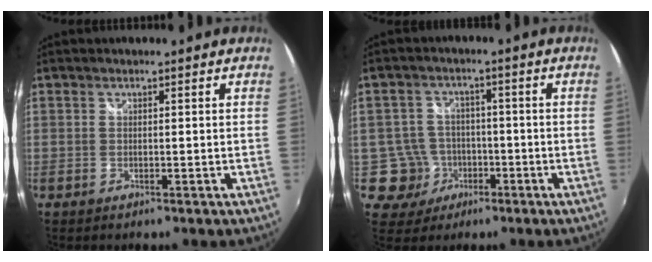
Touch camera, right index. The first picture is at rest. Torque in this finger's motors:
{"motor_torque": [-0.44, 0.17, -1.05, -0.21]}